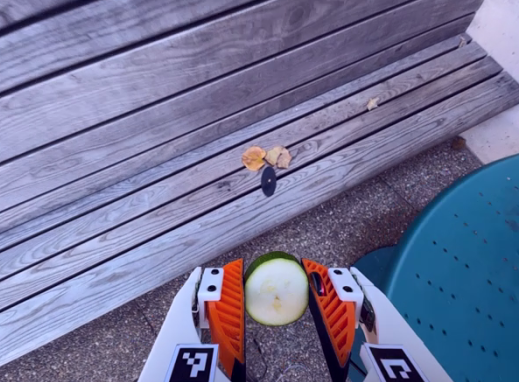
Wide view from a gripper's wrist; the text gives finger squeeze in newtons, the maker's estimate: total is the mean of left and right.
{"total": 9.2, "left": 9.3, "right": 9.1}